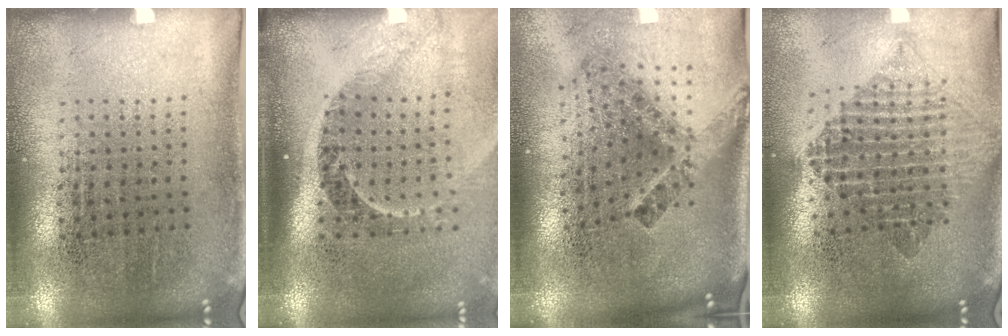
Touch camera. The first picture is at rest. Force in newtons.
{"total": 2.3, "press": 1.6, "slide": 1.6}
{"total": 2.9, "press": 1.7, "slide": 2.3}
{"total": 2.1, "press": 1.7, "slide": 1.2}